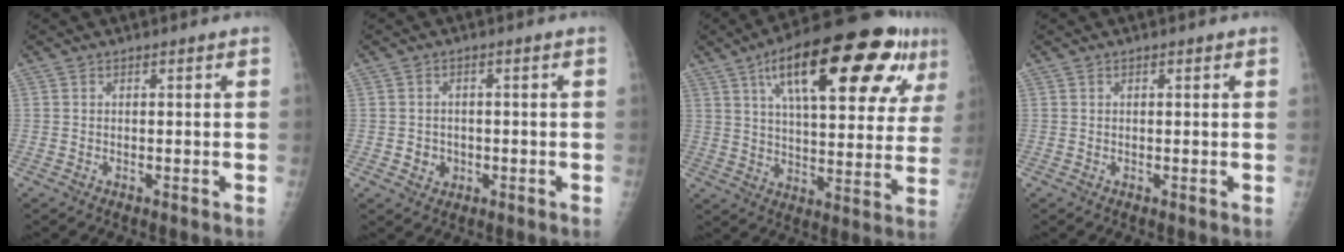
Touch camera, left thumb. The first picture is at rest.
{"total": 2.9, "force": [-0.7, 2.7, 1.0], "torque": [0.000, 0.005, -0.005]}
{"total": 27.3, "force": [12.8, 9.2, 22.3], "torque": [-0.312, -0.002, 0.192]}
{"total": 0.6, "force": [0.3, 0.3, 0.4], "torque": [-0.003, -0.001, 0.003]}